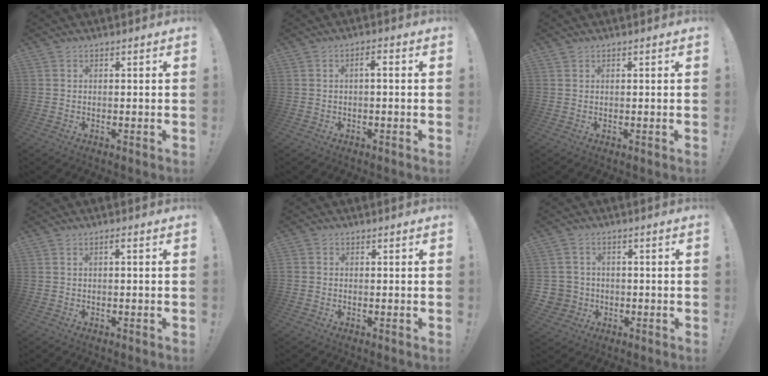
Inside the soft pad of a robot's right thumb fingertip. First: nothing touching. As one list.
[{"total": 2.3, "force": [-0.4, 0.4, 2.2], "torque": [-0.052, 0.011, -0.009]}, {"total": 0.6, "force": [0.5, 0.3, 0.1], "torque": [0.002, -0.002, 0.008]}, {"total": 0.9, "force": [-0.2, 0.1, 0.9], "torque": [-0.014, 0.002, -0.006]}, {"total": 0.9, "force": [0.0, 0.8, -0.4], "torque": [0.010, 0.004, 0.001]}, {"total": 5.0, "force": [-0.3, 4.9, 1.2], "torque": [-0.022, 0.005, -0.001]}]